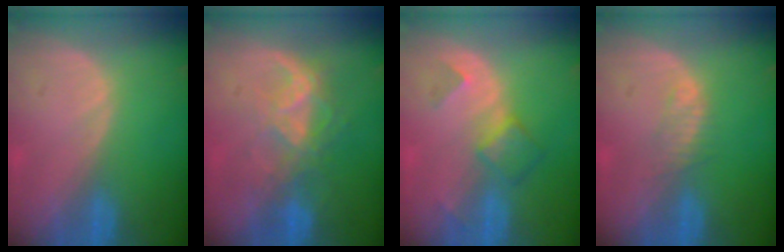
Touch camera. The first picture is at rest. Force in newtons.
{"total": 6.8, "press": 6.2, "slide": 2.8}
{"total": 4.9, "press": 4.3, "slide": 2.2}
{"total": 1.8, "press": 1.8, "slide": 0.1}